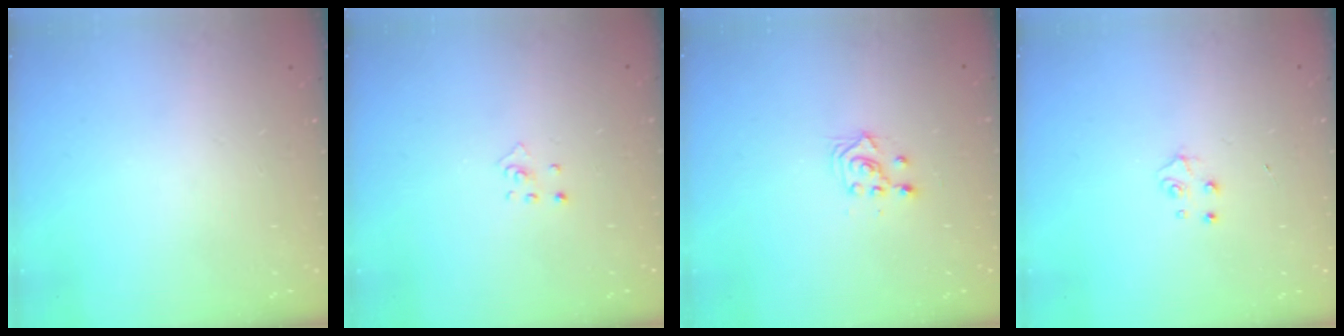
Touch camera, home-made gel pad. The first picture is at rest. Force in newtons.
{"total": 2.9, "press": 2.9, "slide": 0.3}
{"total": 3.2, "press": 3.1, "slide": 0.9}
{"total": 4.0, "press": 4.0, "slide": 0.5}